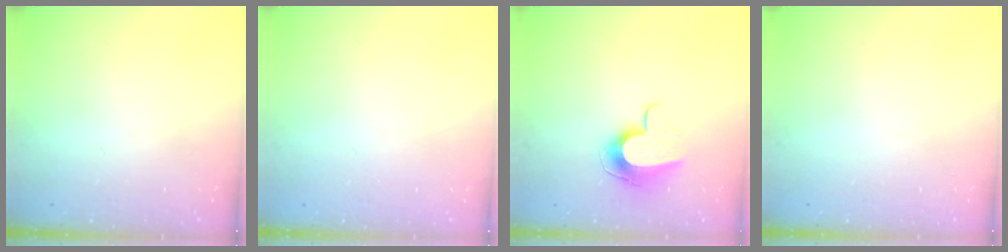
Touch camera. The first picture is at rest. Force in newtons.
{"total": 0.8, "press": 0.8, "slide": 0.1}
{"total": 9.9, "press": 9.9, "slide": 0.4}
{"total": 0.0}